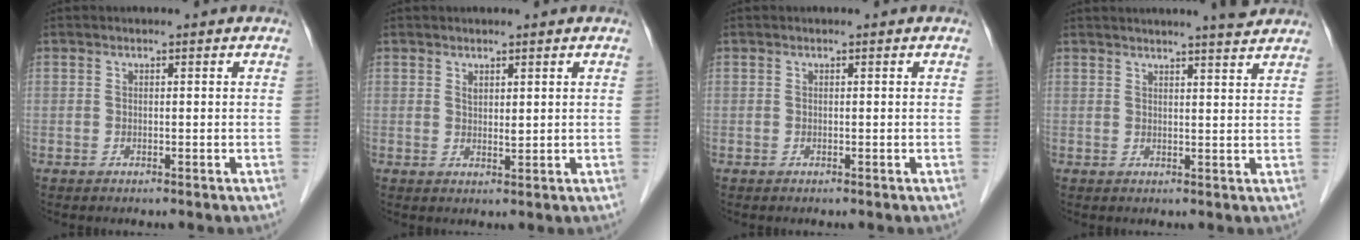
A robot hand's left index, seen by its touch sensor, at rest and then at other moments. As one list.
[{"total": 1.5, "force": [1.0, 0.5, 1.0], "torque": [-0.021, -0.002, 0.021]}, {"total": 0.0}, {"total": 6.3, "force": [5.7, -0.2, 2.7], "torque": [-0.046, 0.007, 0.069]}]